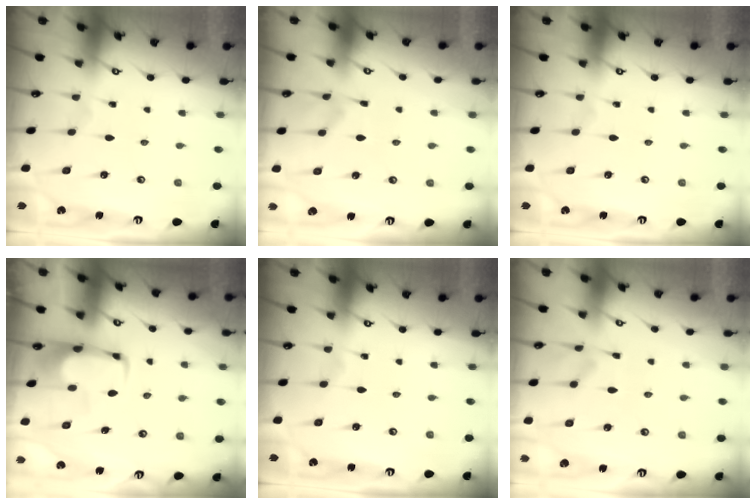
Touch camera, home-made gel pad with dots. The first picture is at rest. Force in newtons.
{"total": 2.2, "press": 1.8, "slide": 1.3}
{"total": 0.0}
{"total": 2.0, "press": 2.0, "slide": 0.4}
{"total": 0.0}
{"total": 2.1, "press": 1.9, "slide": 1.0}